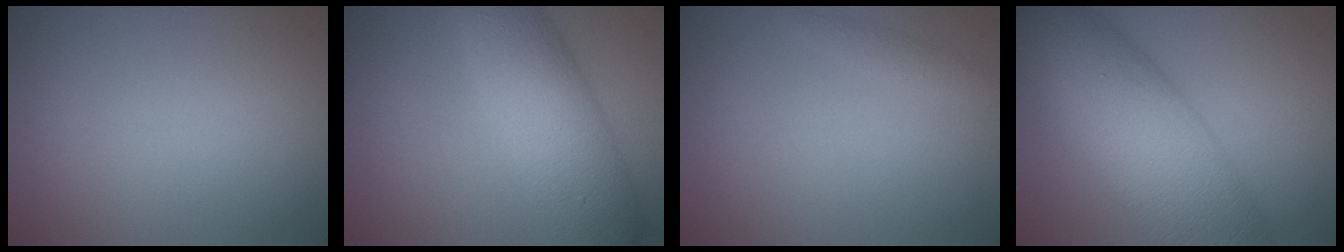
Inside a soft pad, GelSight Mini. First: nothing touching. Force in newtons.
{"total": 7.7, "press": 7.7, "slide": 0.1}
{"total": 0.9, "press": 0.9, "slide": 0.1}
{"total": 12.5, "press": 12.5, "slide": 0.6}